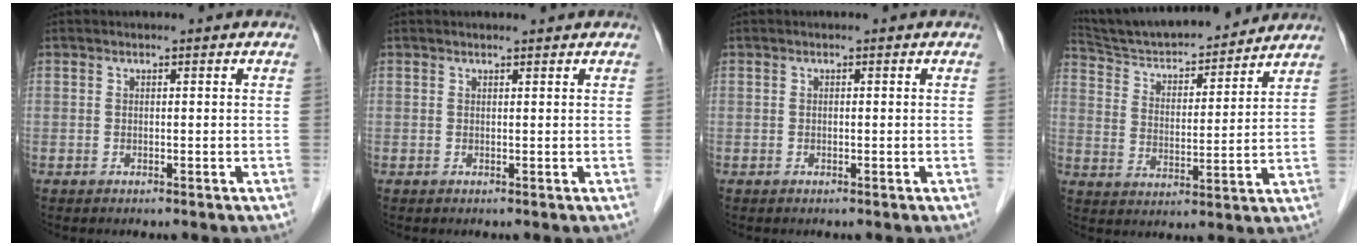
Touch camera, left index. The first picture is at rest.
{"total": 1.1, "force": [1.0, 0.0, 0.3], "torque": [-0.006, 0.001, 0.015]}
{"total": 0.0}
{"total": 17.7, "force": [16.5, 2.6, 5.8], "torque": [-0.097, 0.010, 0.261]}